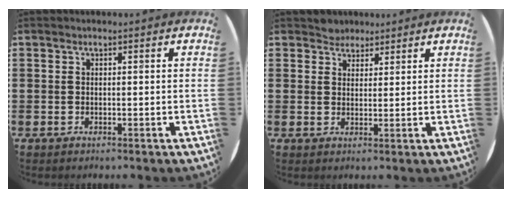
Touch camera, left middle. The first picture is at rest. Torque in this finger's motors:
{"motor_torque": [0.28, -0.25, -0.01, 0.02]}